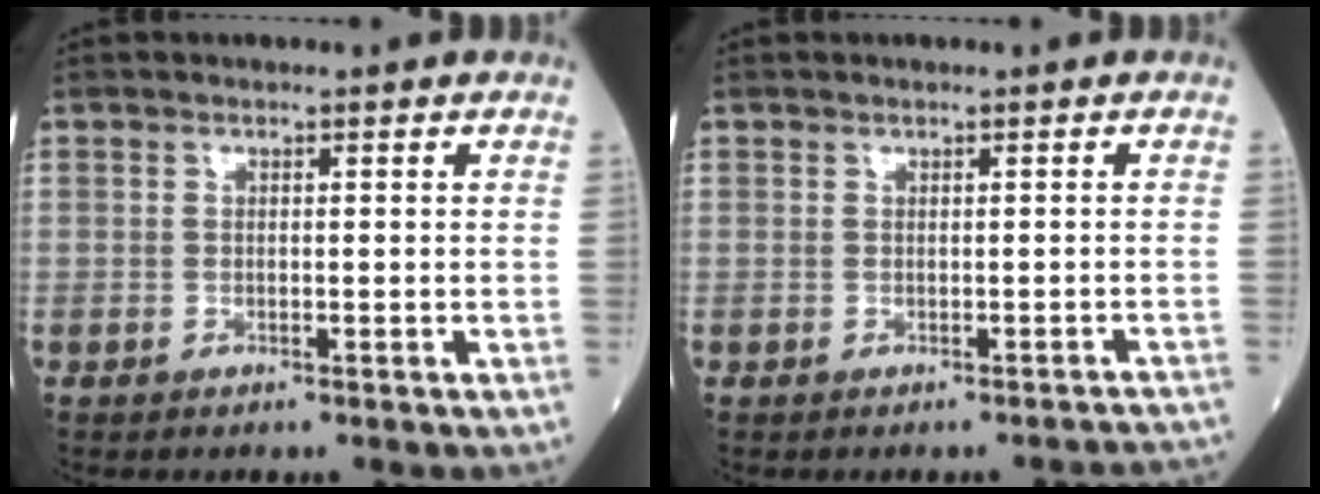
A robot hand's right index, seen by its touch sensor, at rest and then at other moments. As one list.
[{"total": 2.9, "force": [-2.8, 0.6, 0.3], "torque": [0.012, -0.005, -0.022]}]